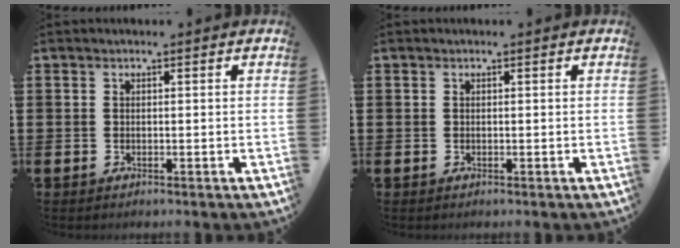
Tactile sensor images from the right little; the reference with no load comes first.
{"total": 0.0}